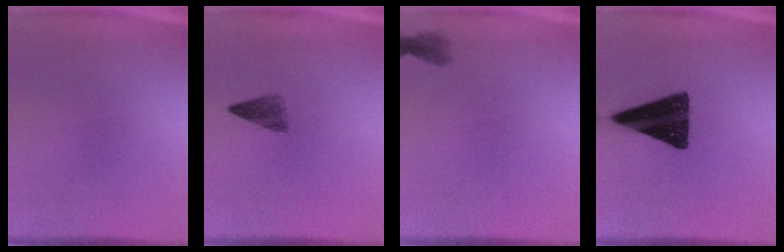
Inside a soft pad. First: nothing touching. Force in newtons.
{"total": 2.8}
{"total": 1.3}
{"total": 15.8}